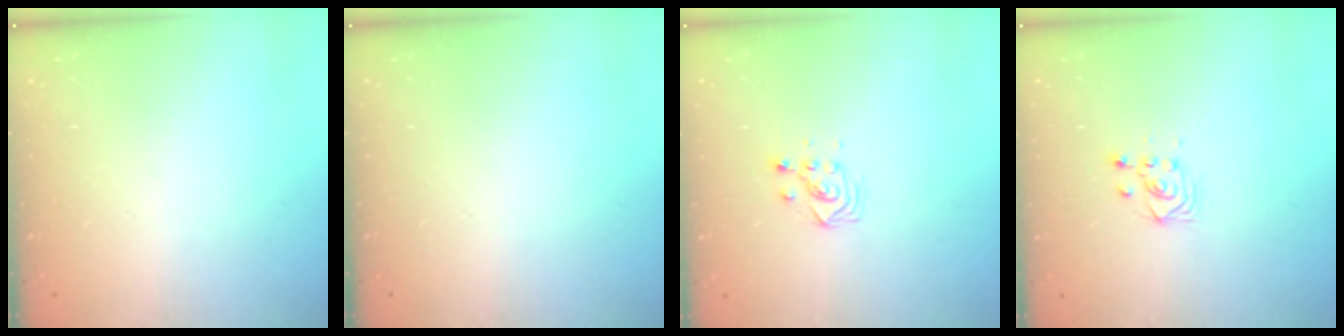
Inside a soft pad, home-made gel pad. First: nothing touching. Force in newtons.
{"total": 0.0}
{"total": 3.3, "press": 3.3, "slide": 0.3}
{"total": 2.9, "press": 2.9, "slide": 0.6}